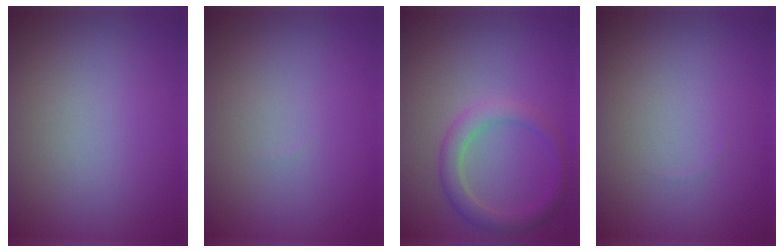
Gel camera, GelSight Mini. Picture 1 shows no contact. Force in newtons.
{"total": 0.0}
{"total": 2.6, "press": 2.6, "slide": 0.2}
{"total": 0.0}